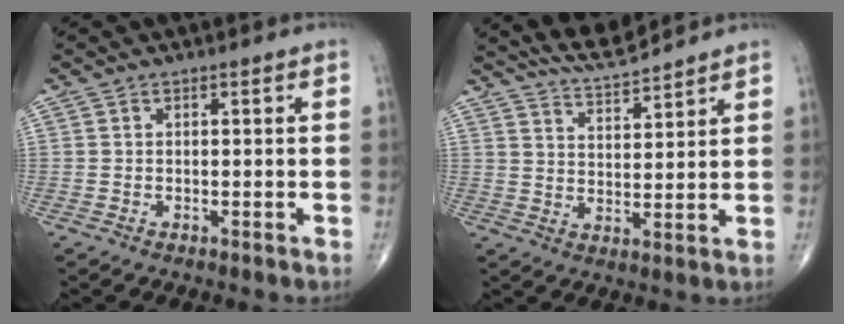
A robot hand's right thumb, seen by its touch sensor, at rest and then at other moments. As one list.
[{"total": 7.2, "force": [7.0, 0.2, 1.6], "torque": [-0.028, -0.037, 0.133]}]